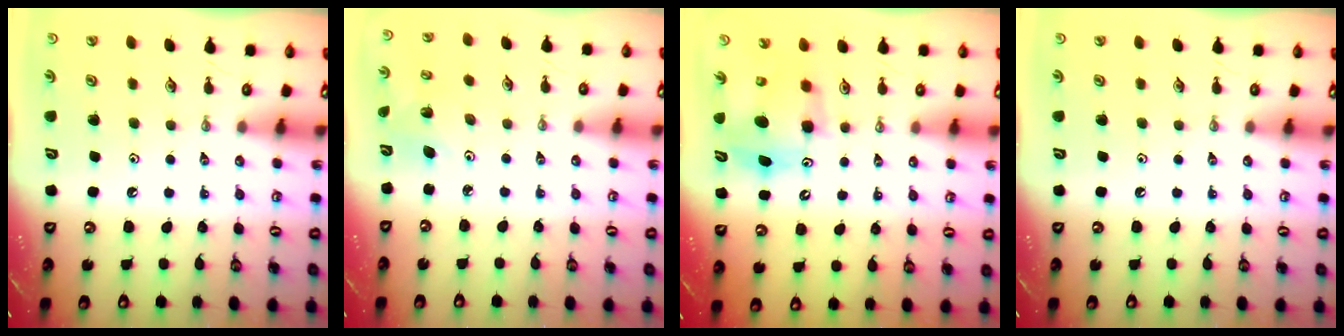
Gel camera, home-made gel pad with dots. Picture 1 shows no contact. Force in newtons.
{"total": 2.7, "press": 2.7, "slide": 0.3}
{"total": 8.7, "press": 8.7, "slide": 0.4}
{"total": 0.0}